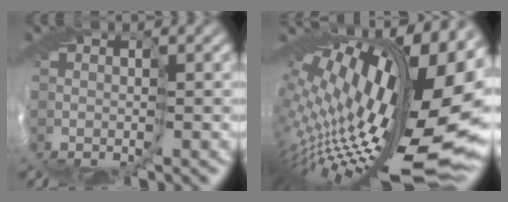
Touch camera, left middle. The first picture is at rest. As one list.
[{"total": 15.3, "force": [2.4, 6.2, 13.8], "torque": [-0.215, -0.020, 0.056]}]